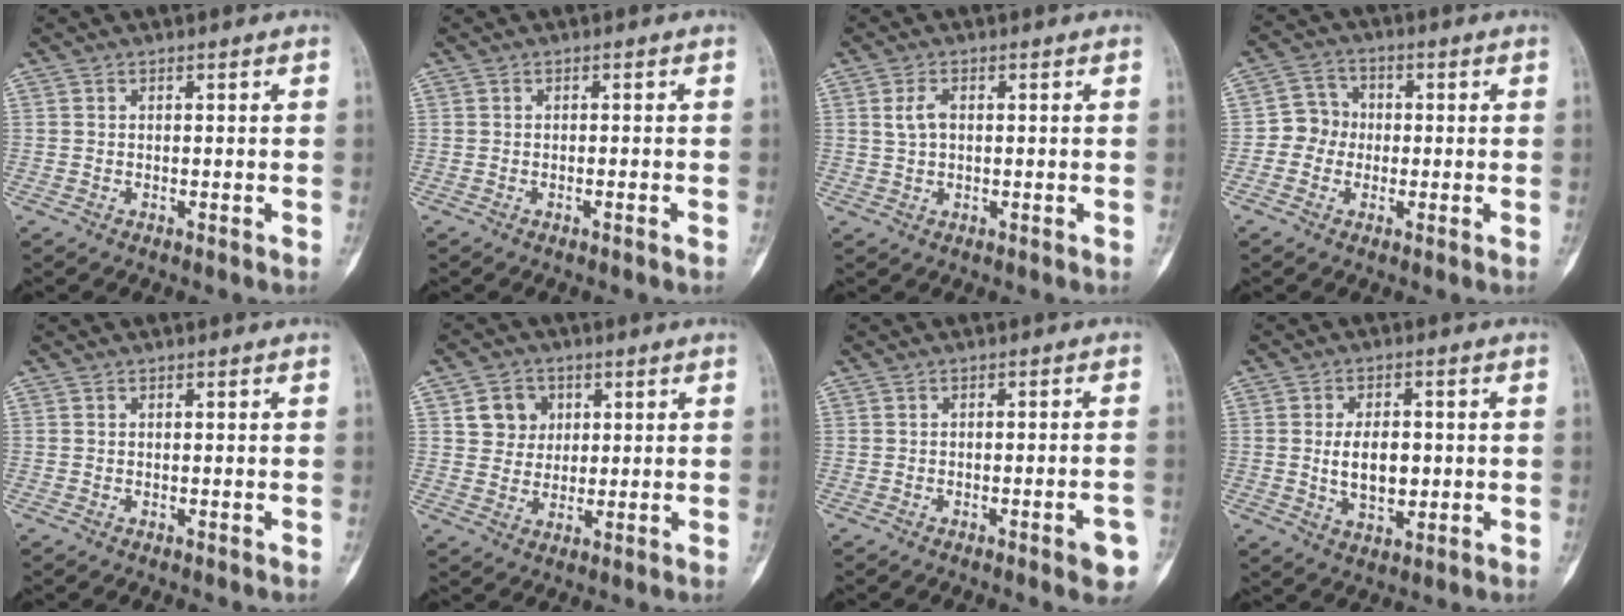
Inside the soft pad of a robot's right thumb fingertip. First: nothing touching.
{"total": 0.7, "force": [-0.4, 0.0, 0.6], "torque": [-0.015, 0.005, -0.002]}
{"total": 2.9, "force": [0.6, 1.7, 2.3], "torque": [-0.045, 0.003, 0.013]}
{"total": 5.4, "force": [-0.7, 5.1, 1.7], "torque": [0.001, 0.014, -0.026]}
{"total": 0.0}
{"total": 6.4, "force": [2.1, 5.7, 2.1], "torque": [-0.003, -0.004, 0.035]}
{"total": 4.8, "force": [-2.3, 1.0, 4.1], "torque": [-0.045, 0.012, -0.026]}
{"total": 7.8, "force": [-0.1, 4.7, 6.2], "torque": [-0.087, -0.005, 0.004]}